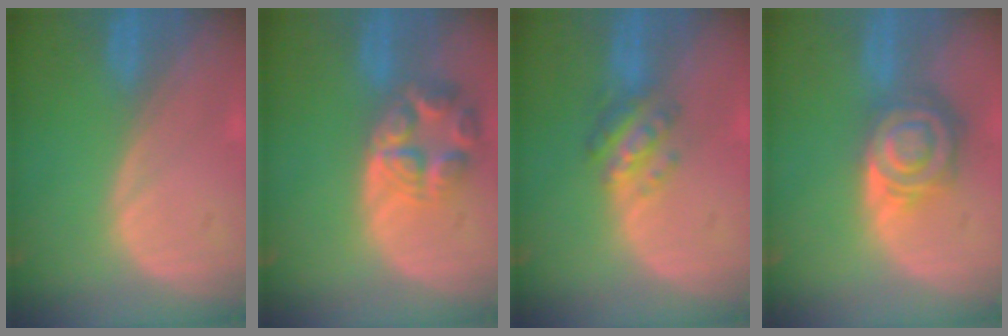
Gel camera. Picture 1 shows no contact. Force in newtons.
{"total": 7.6, "press": 6.7, "slide": 3.6}
{"total": 5.2, "press": 5.0, "slide": 1.5}
{"total": 8.4, "press": 7.2, "slide": 4.3}